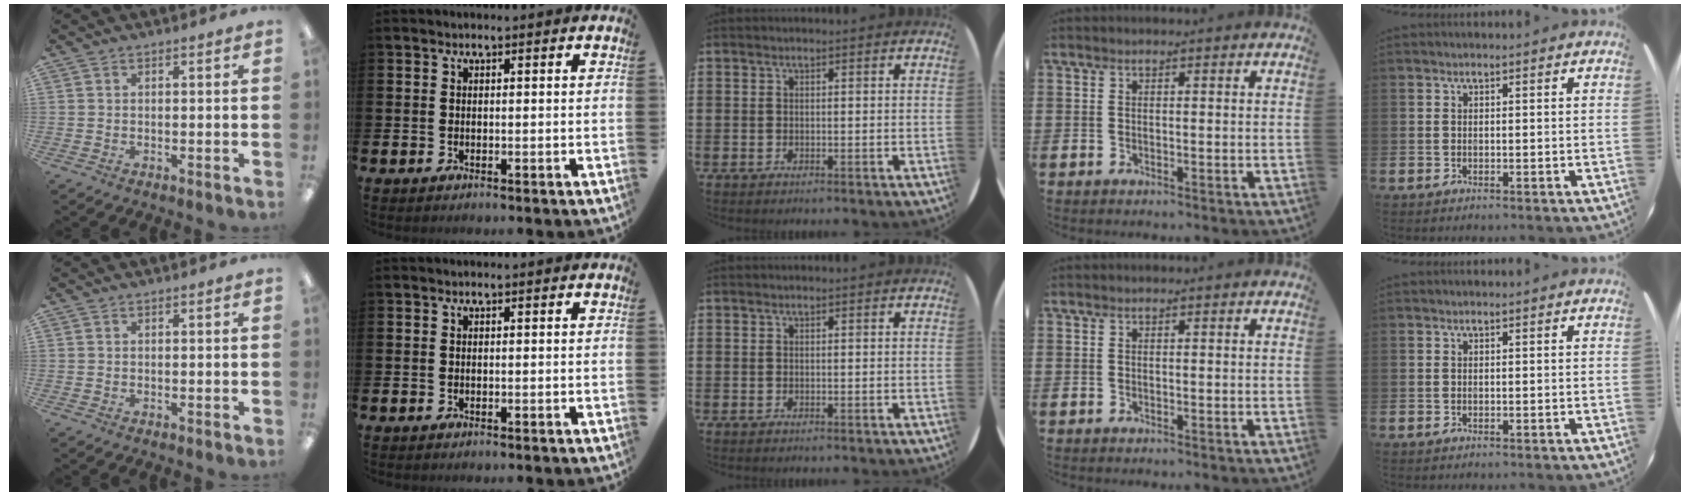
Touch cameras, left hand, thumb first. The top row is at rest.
{}